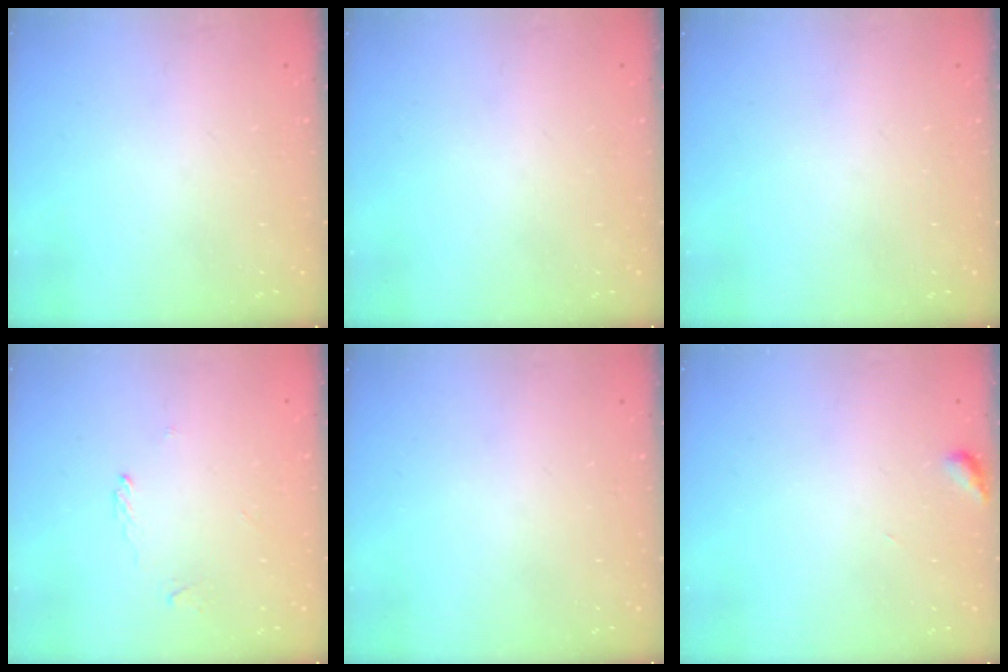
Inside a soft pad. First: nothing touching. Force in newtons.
{"total": 0.0}
{"total": 0.0}
{"total": 1.7, "press": 1.7, "slide": 0.3}
{"total": 0.0}
{"total": 2.6, "press": 2.6, "slide": 0.3}